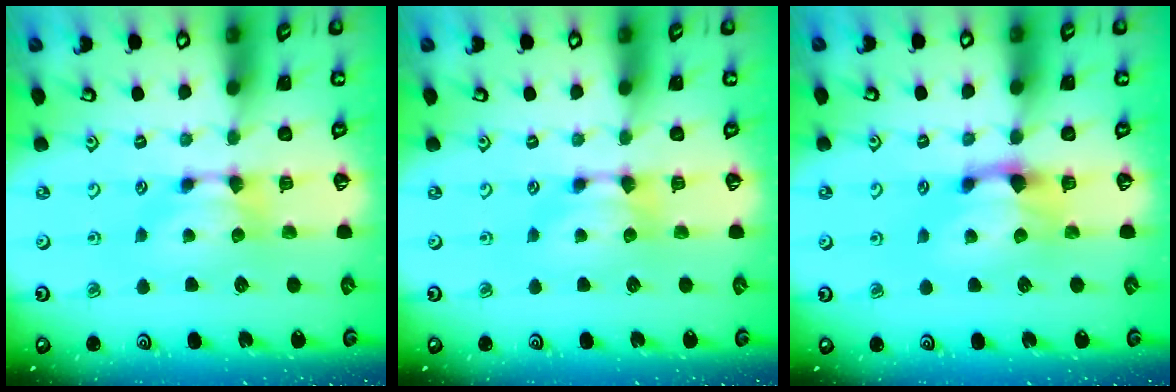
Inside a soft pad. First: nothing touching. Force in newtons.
{"total": 0.0}
{"total": 1.9, "press": 1.3, "slide": 1.4}